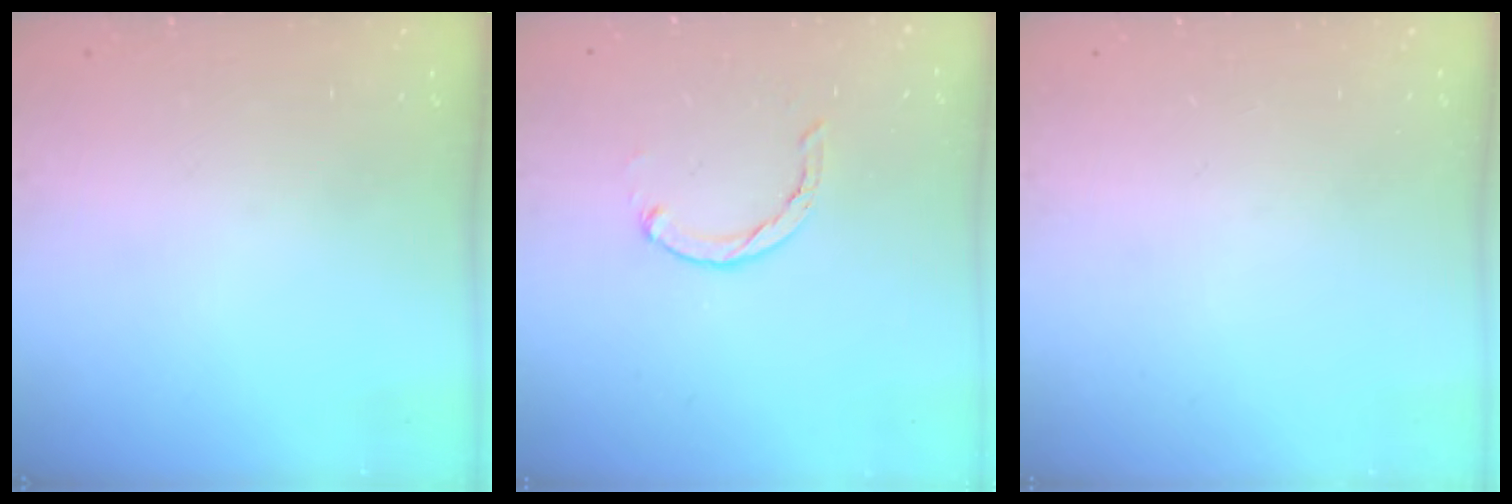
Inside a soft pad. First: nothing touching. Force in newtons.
{"total": 2.0, "press": 2.0, "slide": 0.4}
{"total": 0.0}